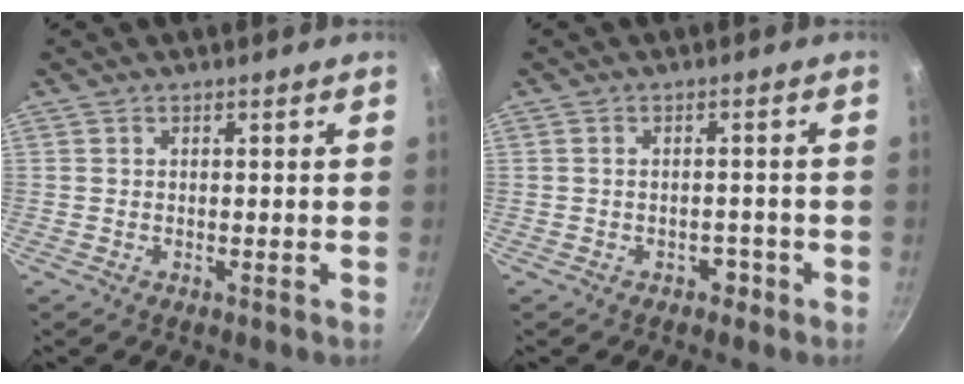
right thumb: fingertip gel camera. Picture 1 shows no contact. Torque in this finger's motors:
{"motor_torque": [-0.21, 0.11, -0.12, 0.03, 0.04]}